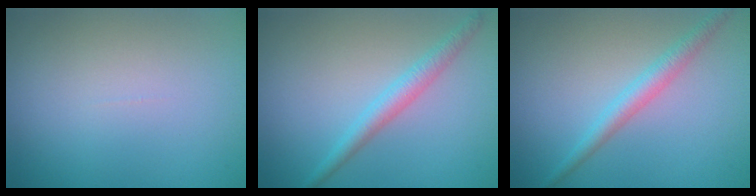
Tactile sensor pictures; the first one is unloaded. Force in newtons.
{"total": 2.4, "press": 2.4, "slide": 0.0}
{"total": 2.4, "press": 2.3, "slide": 0.2}